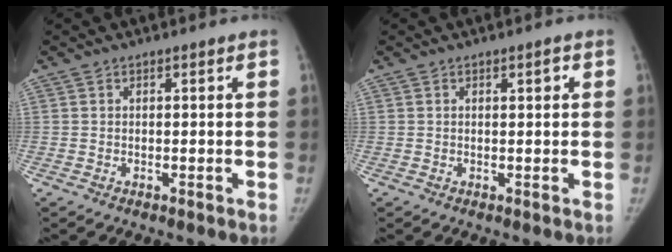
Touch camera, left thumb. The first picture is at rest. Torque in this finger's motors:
{"motor_torque": [-0.40, 0.16, -0.10, 0.02, 0.02]}